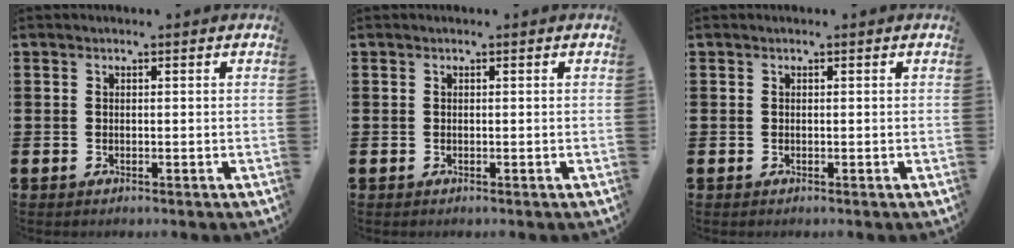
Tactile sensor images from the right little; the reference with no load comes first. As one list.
[{"total": 0.0}, {"total": 0.0}]